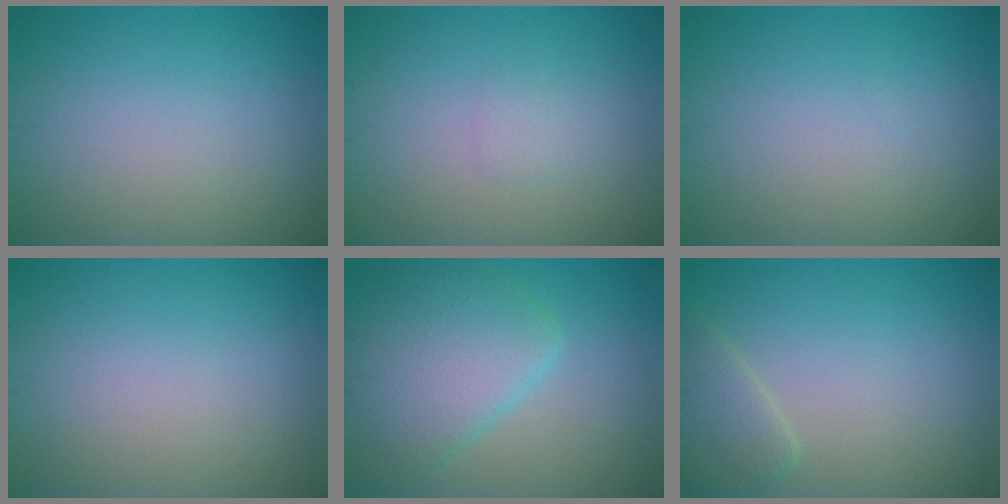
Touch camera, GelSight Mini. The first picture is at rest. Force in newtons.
{"total": 0.9, "press": 0.9, "slide": 0.1}
{"total": 0.0}
{"total": 0.0}
{"total": 6.9, "press": 6.9, "slide": 0.2}
{"total": 2.4, "press": 2.4, "slide": 0.2}